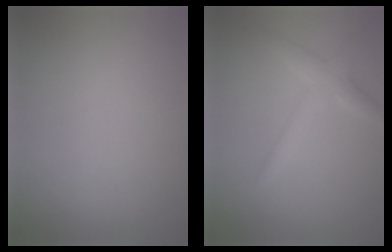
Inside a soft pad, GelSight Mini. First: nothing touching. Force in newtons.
{"total": 2.5, "press": 2.5, "slide": 0.1}